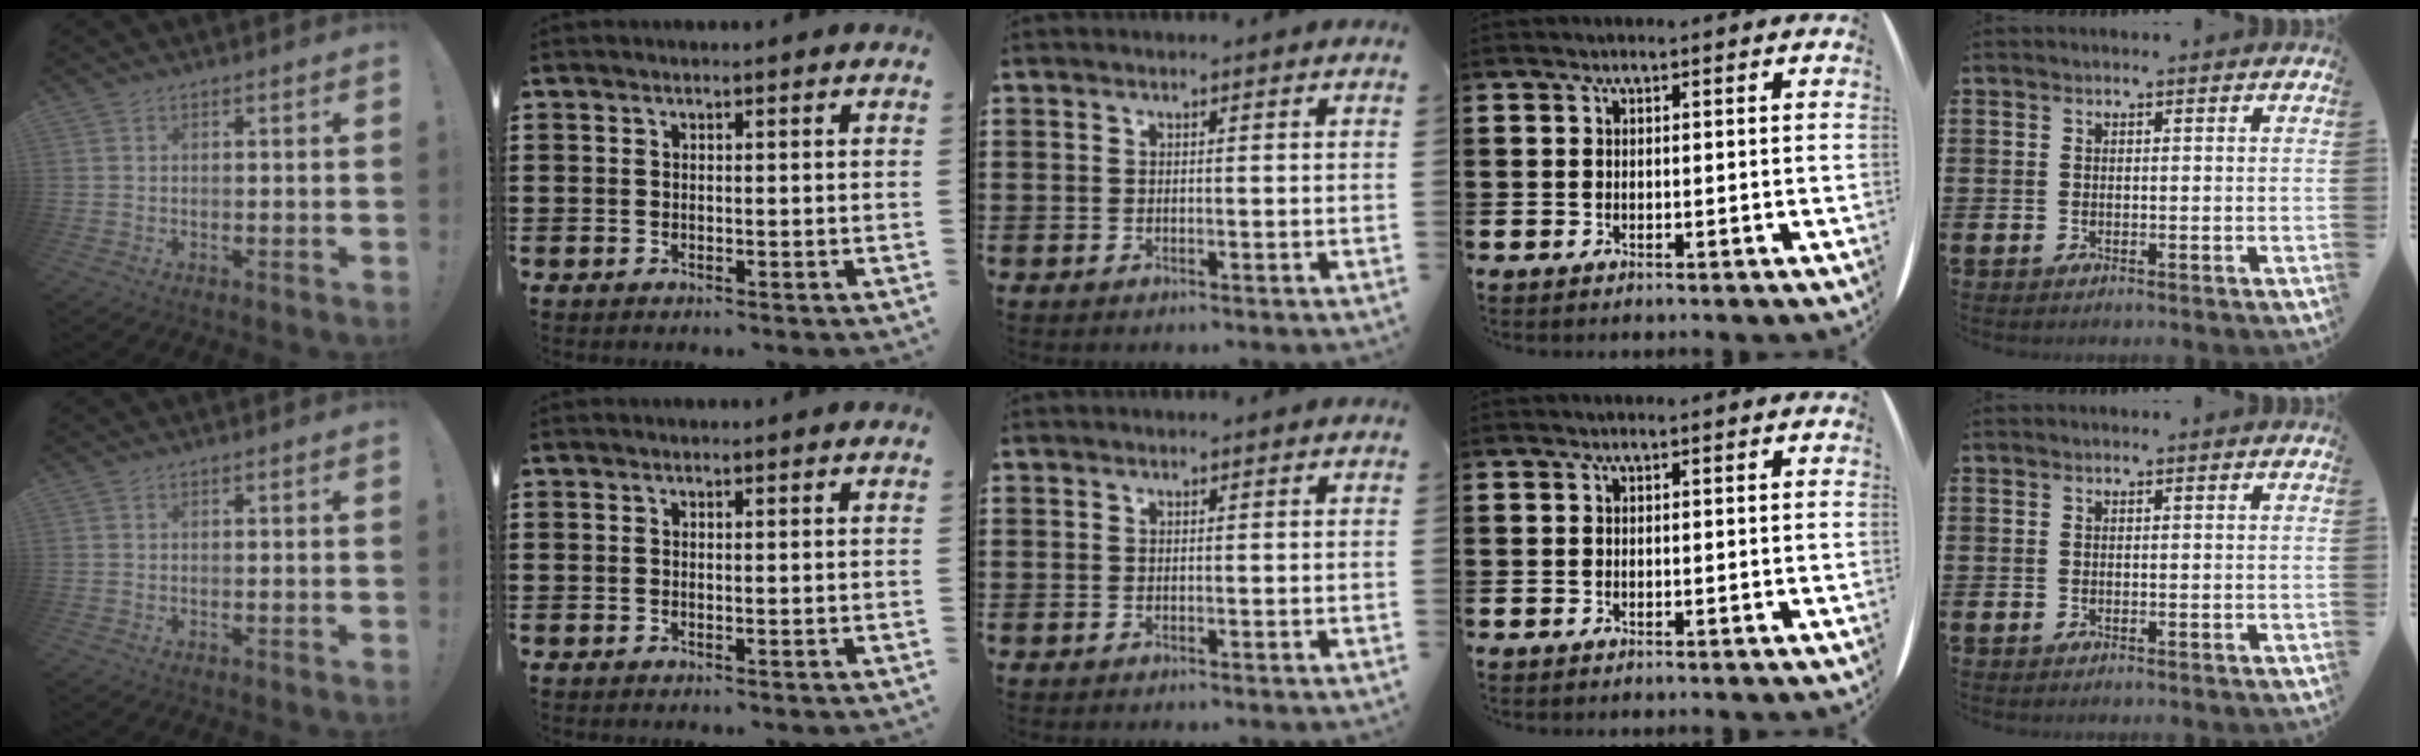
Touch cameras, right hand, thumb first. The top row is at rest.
{}